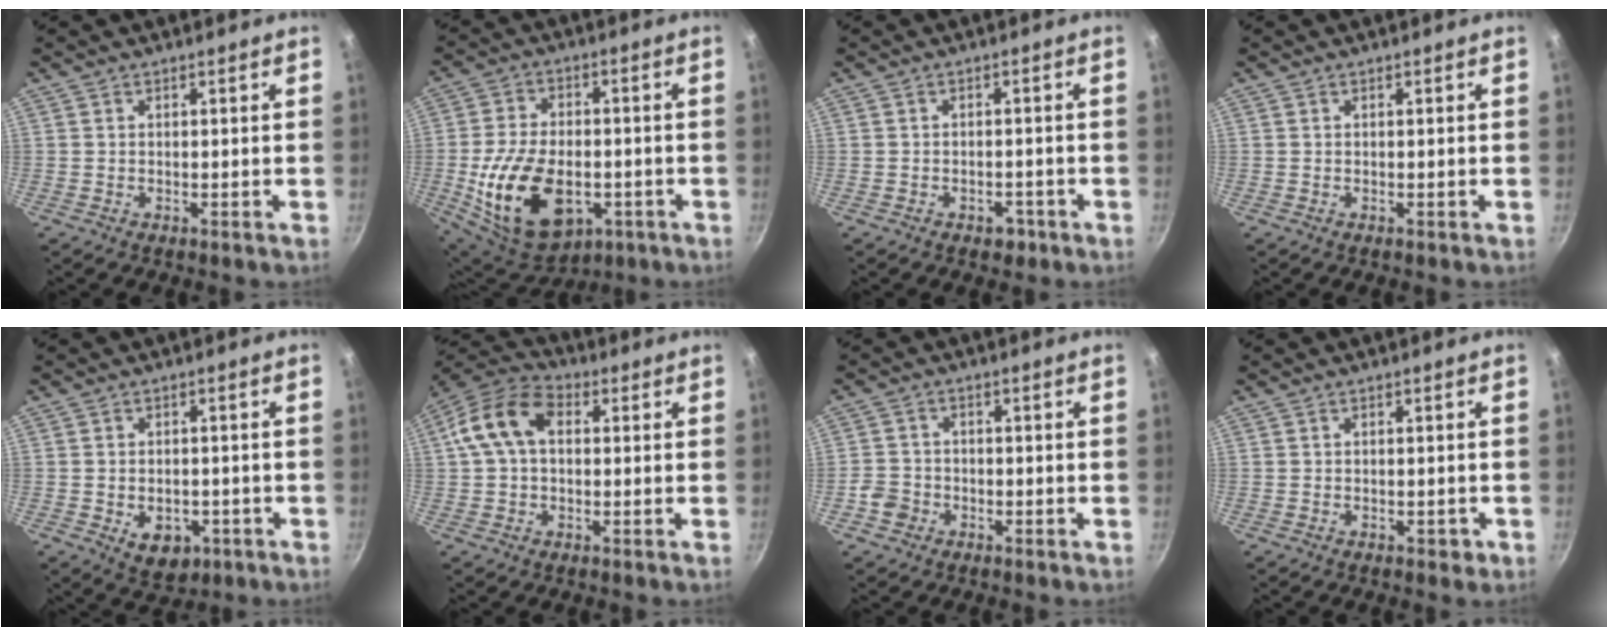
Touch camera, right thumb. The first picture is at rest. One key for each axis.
{"total": 19.8, "fx": -4.8, "fy": 12.2, "fz": 14.9, "tx": -0.258, "ty": 0.002, "tz": -0.056}
{"total": 2.4, "fx": -1.5, "fy": 1.6, "fz": 1.2, "tx": -0.006, "ty": 0.009, "tz": -0.017}
{"total": 0.0}
{"total": 6.5, "fx": -2.2, "fy": 4.5, "fz": 4.1, "tx": -0.045, "ty": 0.010, "tz": -0.020}
{"total": 11.9, "fx": 2.0, "fy": 7.9, "fz": 8.7, "tx": -0.163, "ty": 0.034, "tz": 0.025}
{"total": 3.6, "fx": -1.7, "fy": 3.1, "fz": 1.0, "tx": -0.004, "ty": 0.015, "tz": -0.036}
{"total": 1.5, "fx": -0.7, "fy": 0.9, "fz": 1.0, "tx": -0.008, "ty": 0.002, "tz": -0.008}